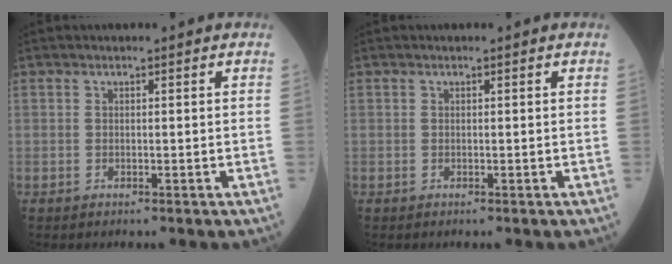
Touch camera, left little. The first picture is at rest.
{"total": 0.0}